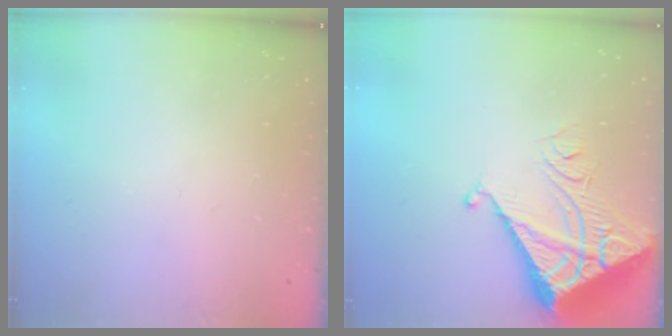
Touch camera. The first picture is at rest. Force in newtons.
{"total": 7.4, "press": 7.3, "slide": 0.8}